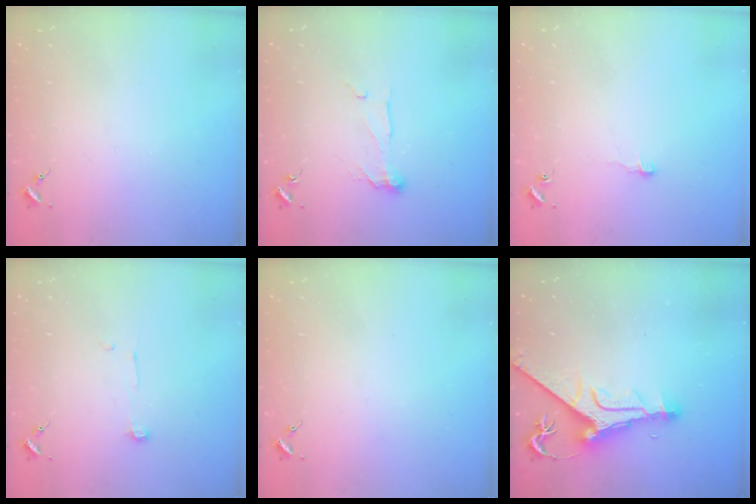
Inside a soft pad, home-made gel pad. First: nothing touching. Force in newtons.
{"total": 8.3, "press": 8.3, "slide": 0.4}
{"total": 3.0, "press": 3.0, "slide": 0.3}
{"total": 4.9, "press": 4.9, "slide": 0.2}
{"total": 0.0}
{"total": 13.3, "press": 13.3, "slide": 1.3}